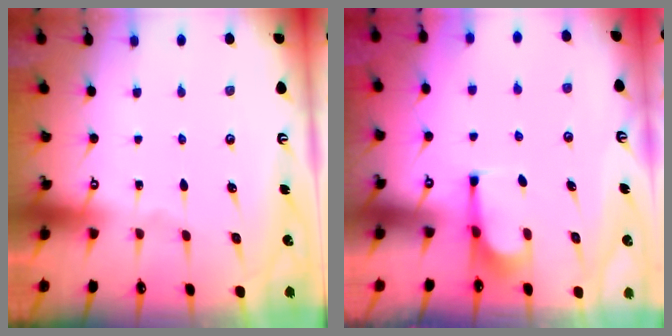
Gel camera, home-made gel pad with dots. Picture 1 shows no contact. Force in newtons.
{"total": 2.1, "press": 1.9, "slide": 0.8}